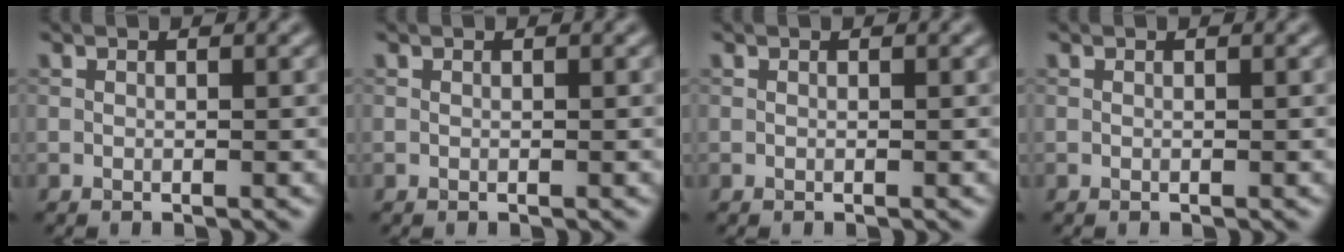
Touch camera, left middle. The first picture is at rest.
{"total": 0.0}
{"total": 0.0}
{"total": 0.0}